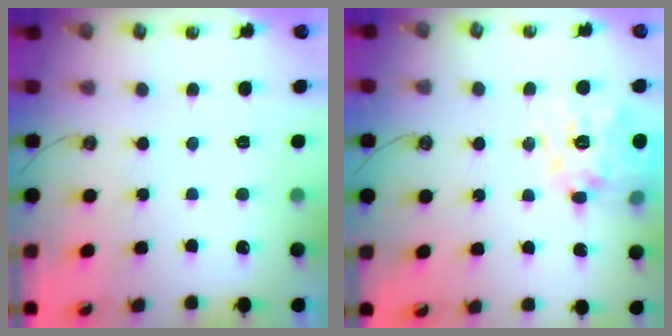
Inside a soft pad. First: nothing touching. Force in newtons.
{"total": 16.2, "press": 16.2, "slide": 1.3}